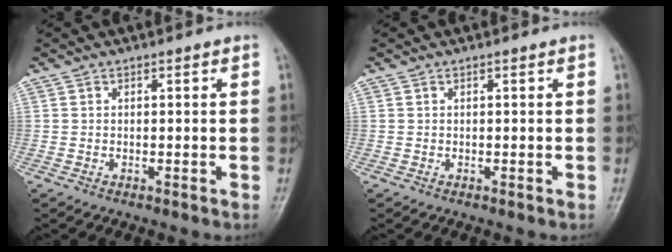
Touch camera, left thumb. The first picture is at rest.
{"total": 0.0}